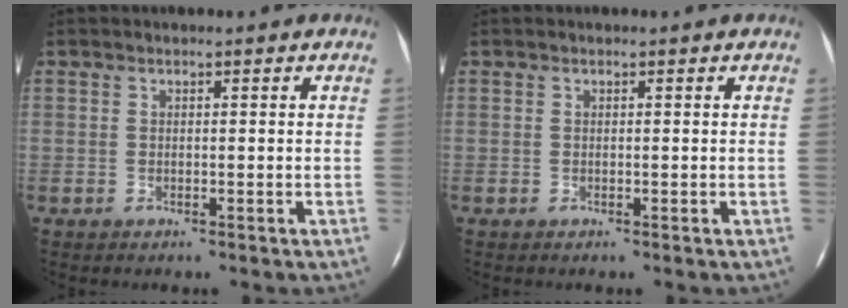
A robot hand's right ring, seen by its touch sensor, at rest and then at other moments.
{"total": 0.0}